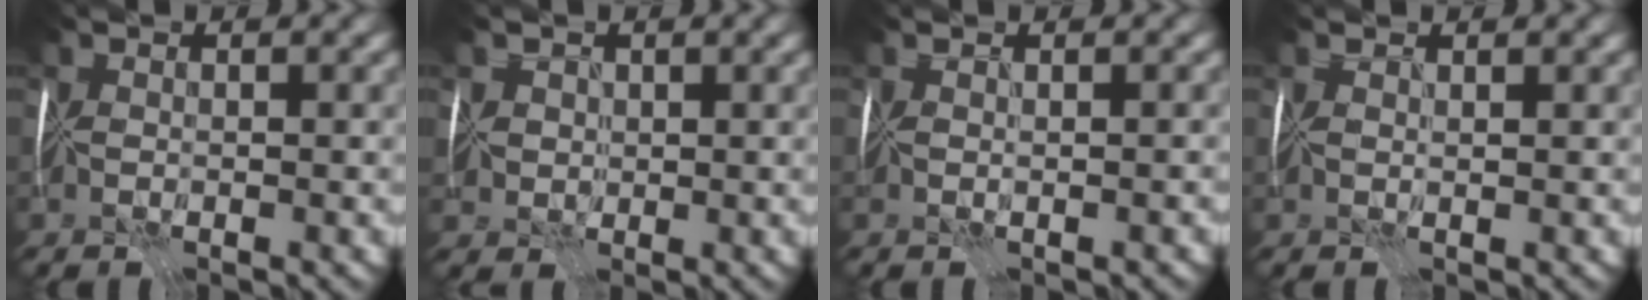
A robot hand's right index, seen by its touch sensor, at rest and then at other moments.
{"total": 2.4, "force": [0.8, 2.2, 0.7], "torque": [-0.021, 0.005, 0.010]}
{"total": 1.1, "force": [-0.3, -1.0, -0.6], "torque": [0.004, -0.009, 0.002]}
{"total": 0.9, "force": [0.9, -0.1, 0.1], "torque": [-0.014, 0.003, 0.018]}